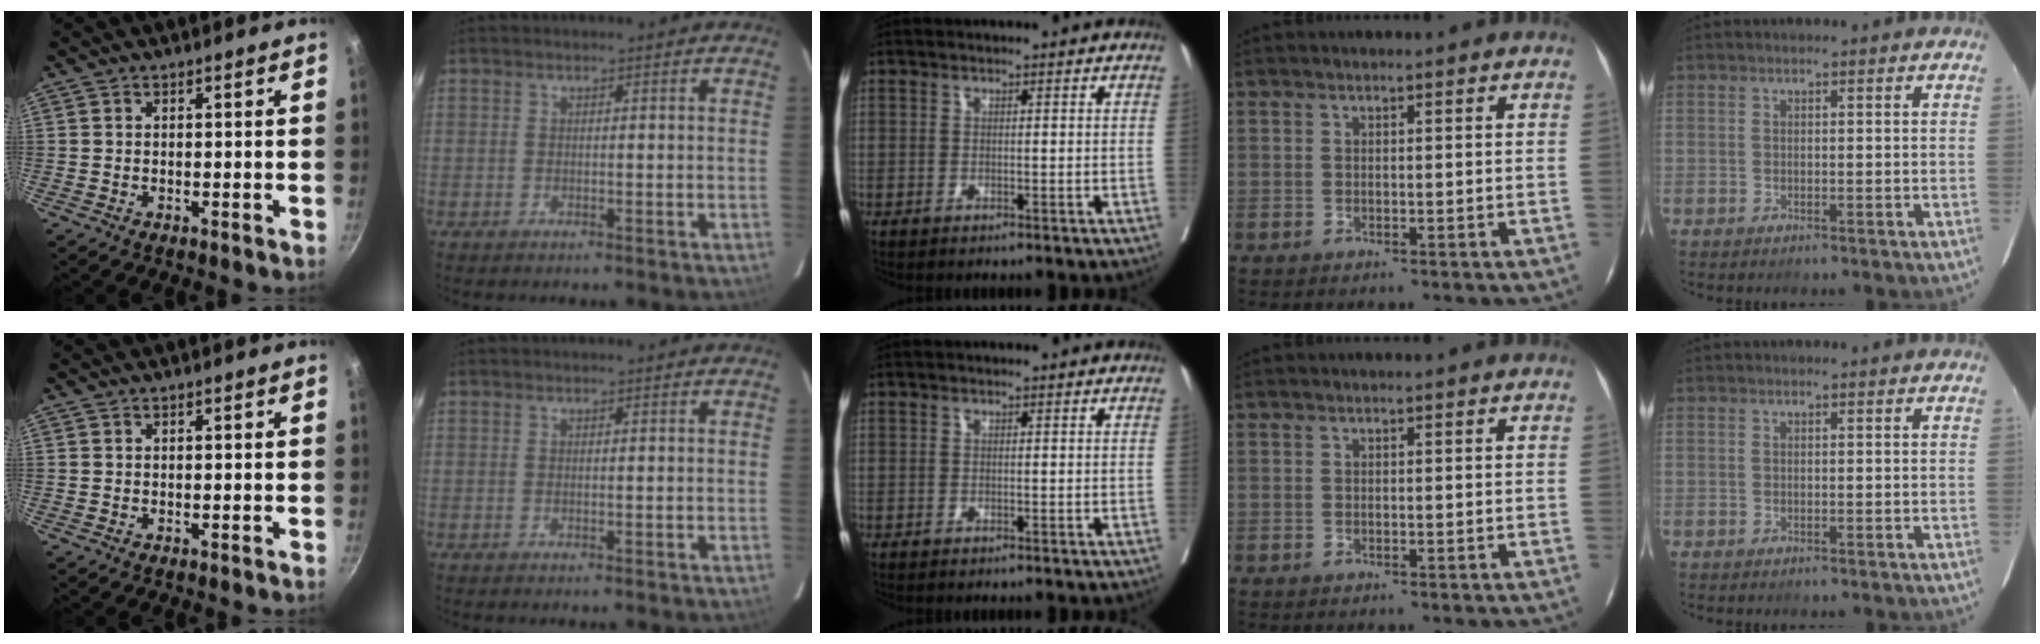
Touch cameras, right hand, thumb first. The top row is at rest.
{}